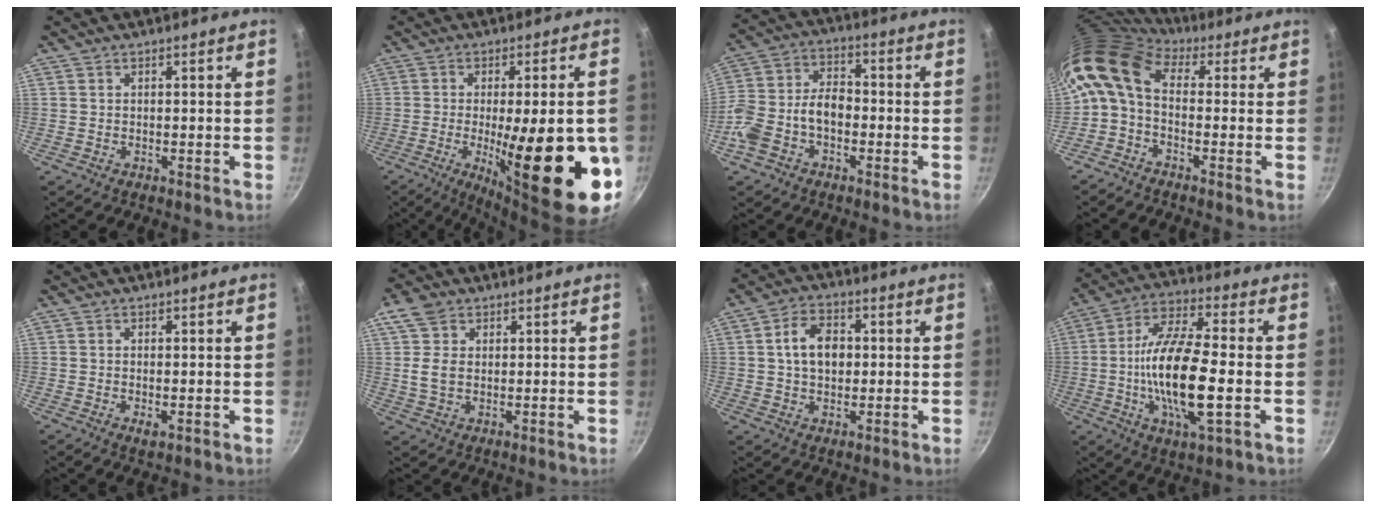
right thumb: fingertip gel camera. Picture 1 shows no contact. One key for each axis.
{"total": 25.0, "fx": -5.4, "fy": 7.4, "fz": 23.2, "tx": -0.305, "ty": -0.012, "tz": -0.063}
{"total": 11.4, "fx": -3.4, "fy": 7.4, "fz": 7.9, "tx": -0.137, "ty": 0.047, "tz": -0.075}
{"total": 10.7, "fx": 0.5, "fy": 6.8, "fz": 8.2, "tx": -0.167, "ty": 0.030, "tz": -0.012}
{"total": 1.6, "fx": -0.4, "fy": 0.6, "fz": 1.4, "tx": -0.026, "ty": -0.004, "tz": -0.005}
{"total": 6.6, "fx": 1.8, "fy": 4.9, "fz": 4.1, "tx": -0.066, "ty": -0.002, "tz": 0.028}
{"total": 8.6, "fx": 1.0, "fy": 6.1, "fz": 6.0, "tx": -0.085, "ty": 0.012, "tz": 0.010}
{"total": 18.5, "fx": -2.8, "fy": 6.1, "fz": 17.2, "tx": -0.326, "ty": 0.020, "tz": -0.062}